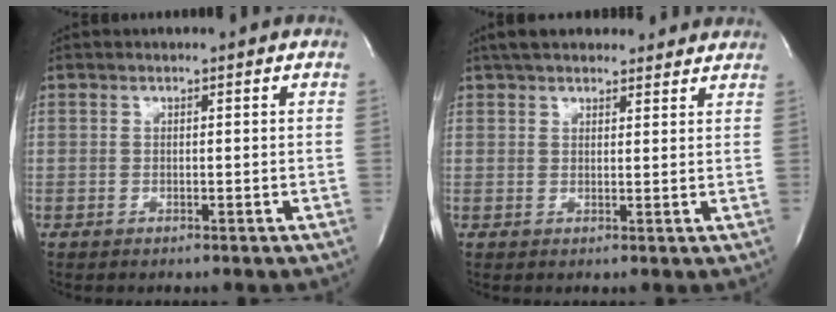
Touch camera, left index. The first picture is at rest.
{"total": 12.6, "force": [11.0, 3.8, 4.9], "torque": [-0.058, 0.039, 0.148]}